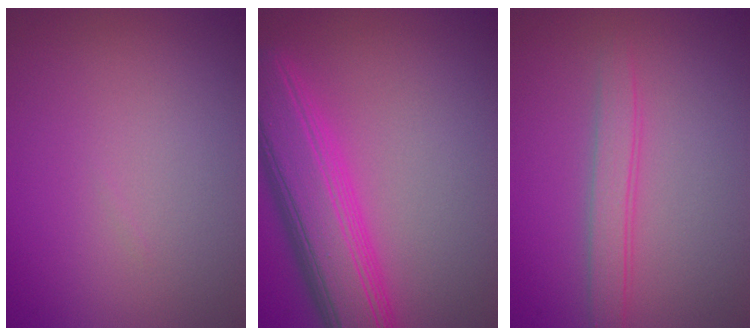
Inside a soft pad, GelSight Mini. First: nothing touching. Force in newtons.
{"total": 8.1, "press": 8.1, "slide": 0.2}
{"total": 2.2, "press": 2.2, "slide": 0.1}